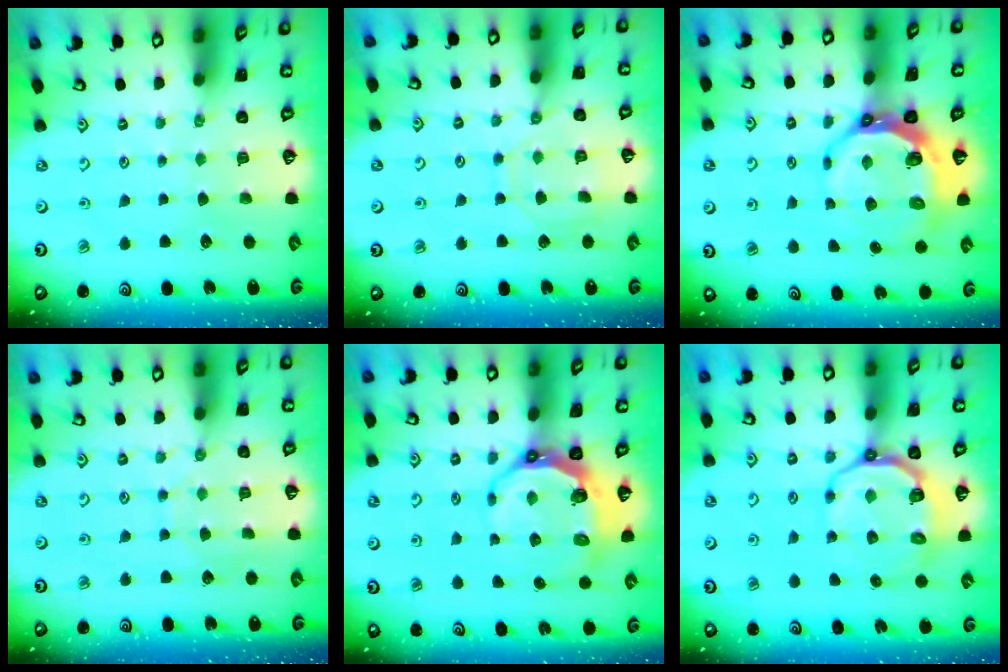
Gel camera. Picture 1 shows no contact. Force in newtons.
{"total": 9.2, "press": 9.2, "slide": 0.8}
{"total": 10.1, "press": 9.2, "slide": 4.3}
{"total": 7.2, "press": 7.2, "slide": 0.5}
{"total": 7.8, "press": 6.9, "slide": 3.7}
{"total": 9.6, "press": 9.1, "slide": 3.1}